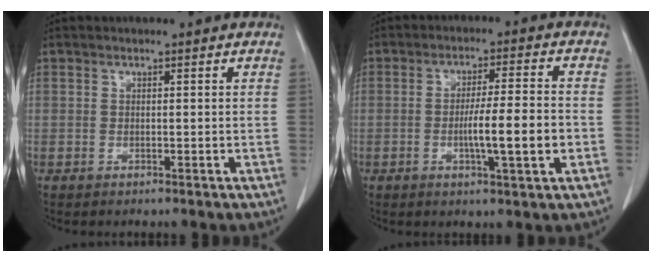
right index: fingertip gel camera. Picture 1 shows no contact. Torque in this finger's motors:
{"motor_torque": [1.23, -0.43, 0.61, 0.11]}